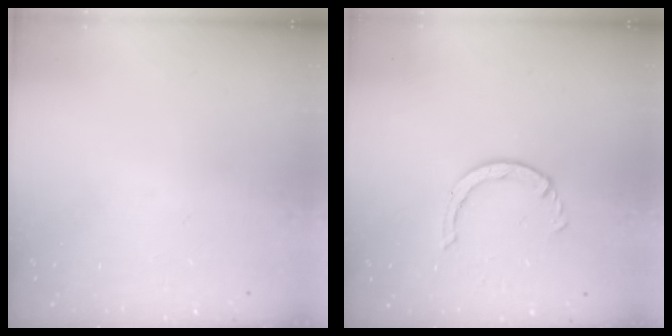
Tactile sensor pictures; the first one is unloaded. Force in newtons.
{"total": 2.2, "press": 2.2, "slide": 0.4}